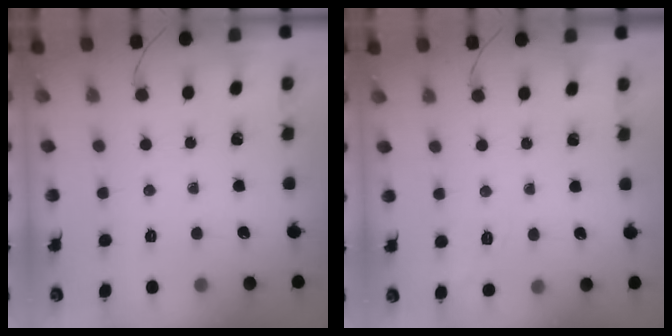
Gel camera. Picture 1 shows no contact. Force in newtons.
{"total": 6.9, "press": 6.5, "slide": 2.1}